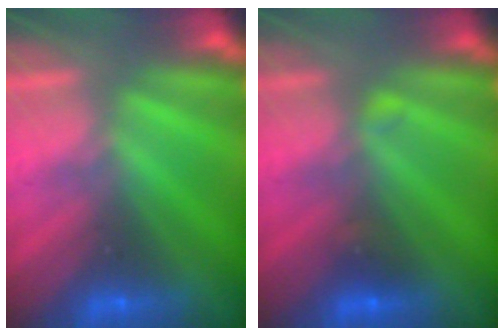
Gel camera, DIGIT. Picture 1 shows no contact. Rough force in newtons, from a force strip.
{"total": 2.2}